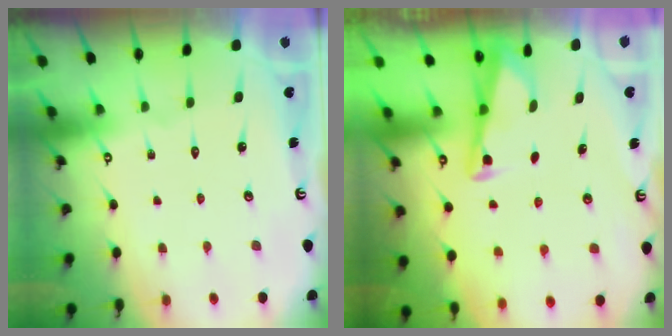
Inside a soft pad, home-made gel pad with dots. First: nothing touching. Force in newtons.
{"total": 2.9, "press": 2.9, "slide": 0.4}